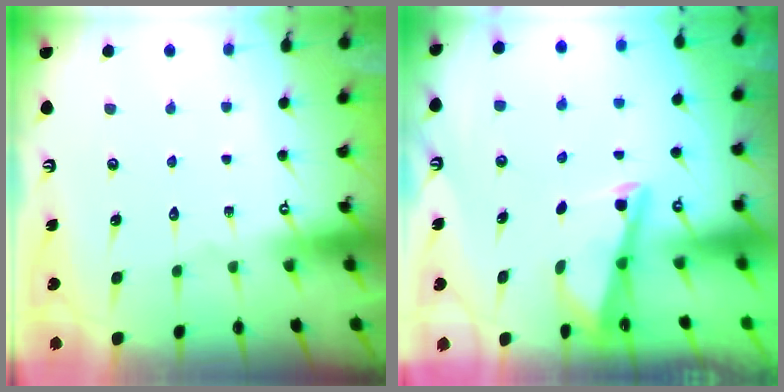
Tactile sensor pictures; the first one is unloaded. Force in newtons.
{"total": 2.8, "press": 2.7, "slide": 0.4}